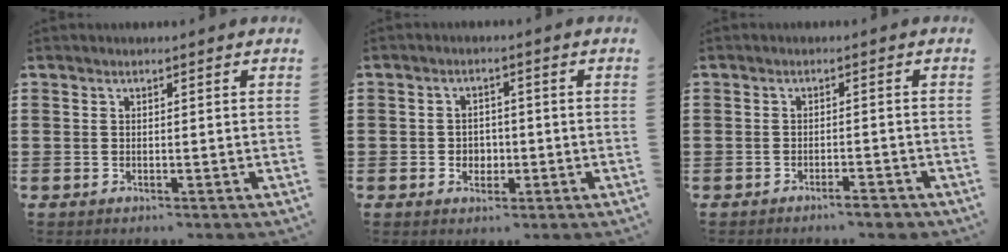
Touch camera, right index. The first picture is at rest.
{"total": 2.4, "force": [-0.8, 2.1, 0.9], "torque": [-0.016, 0.002, -0.021]}
{"total": 2.3, "force": [-2.0, 0.2, 1.1], "torque": [-0.020, 0.001, -0.038]}